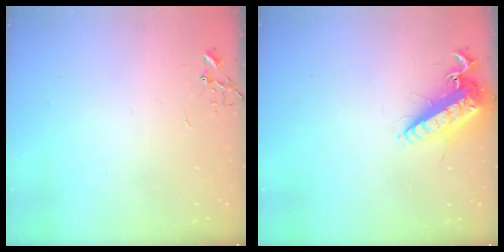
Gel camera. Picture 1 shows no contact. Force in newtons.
{"total": 15.9, "press": 15.5, "slide": 3.3}